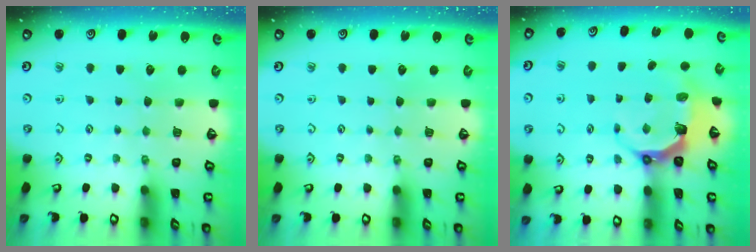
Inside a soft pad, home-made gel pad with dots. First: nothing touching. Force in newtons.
{"total": 0.0}
{"total": 6.0, "press": 4.6, "slide": 3.9}